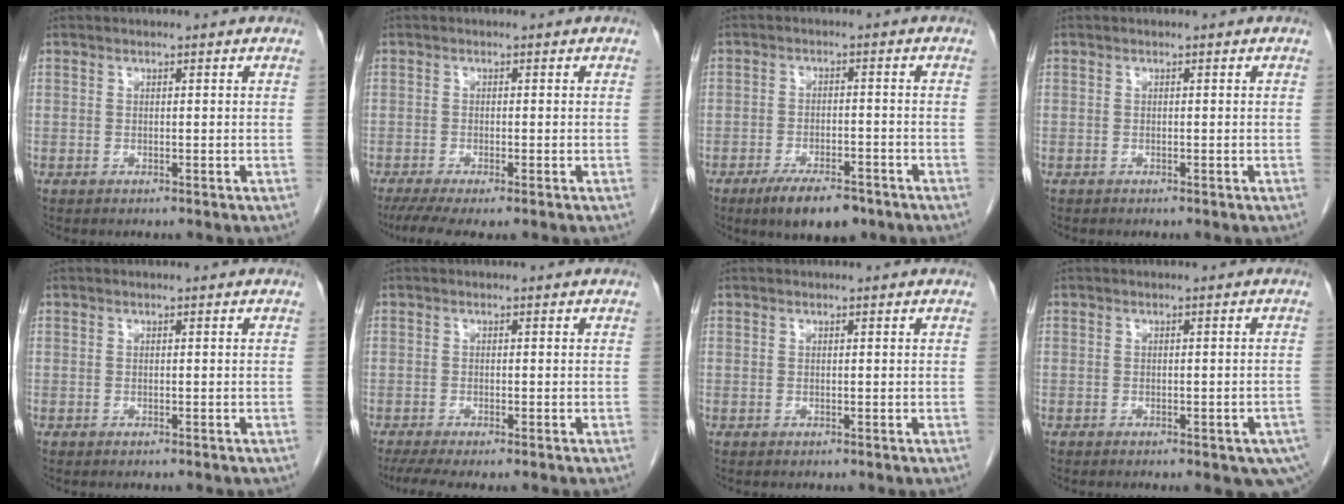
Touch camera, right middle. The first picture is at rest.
{"total": 6.4, "force": [-4.6, 0.9, 4.2], "torque": [-0.066, -0.017, -0.076]}
{"total": 7.7, "force": [-5.5, 2.7, 4.8], "torque": [-0.076, -0.006, -0.085]}
{"total": 0.0}
{"total": 1.0, "force": [-0.9, 0.1, 0.4], "torque": [-0.009, -0.003, -0.011]}
{"total": 5.8, "force": [-4.5, 0.9, 3.6], "torque": [-0.056, -0.014, -0.072]}
{"total": 0.0}
{"total": 8.5, "force": [-5.6, 2.8, 5.8], "torque": [-0.062, -0.006, -0.068]}